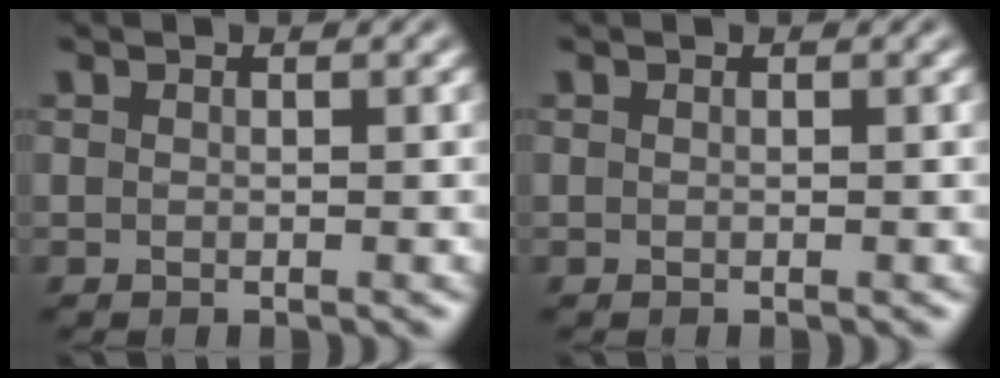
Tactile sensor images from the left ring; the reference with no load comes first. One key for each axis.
{"total": 0.0}